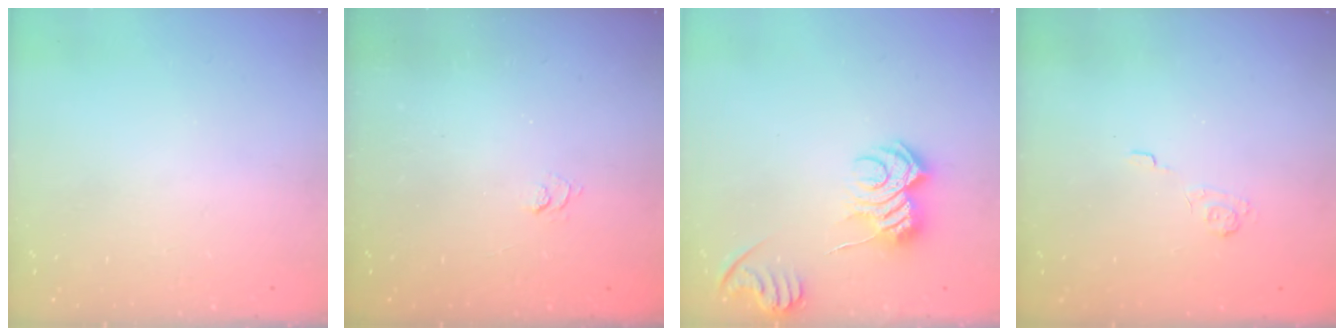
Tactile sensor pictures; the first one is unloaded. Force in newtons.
{"total": 1.9, "press": 1.5, "slide": 1.3}
{"total": 9.8, "press": 9.8, "slide": 0.2}
{"total": 2.2, "press": 1.7, "slide": 1.4}